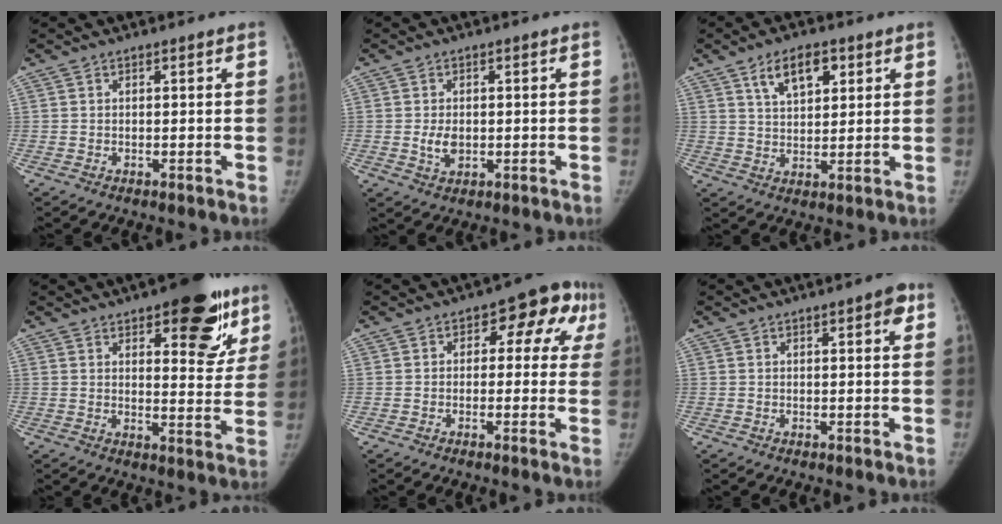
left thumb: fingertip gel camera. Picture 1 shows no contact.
{"total": 3.6, "force": [-0.4, 2.4, 2.6], "torque": [-0.040, -0.003, -0.001]}
{"total": 7.9, "force": [4.0, 4.2, 5.4], "torque": [-0.068, -0.015, 0.069]}
{"total": 15.7, "force": [8.5, 6.5, 11.5], "torque": [-0.090, -0.038, 0.109]}
{"total": 9.9, "force": [2.6, 6.1, 7.4], "torque": [-0.031, 0.025, 0.021]}
{"total": 3.2, "force": [1.4, 1.0, 2.7], "torque": [-0.026, 0.000, 0.013]}